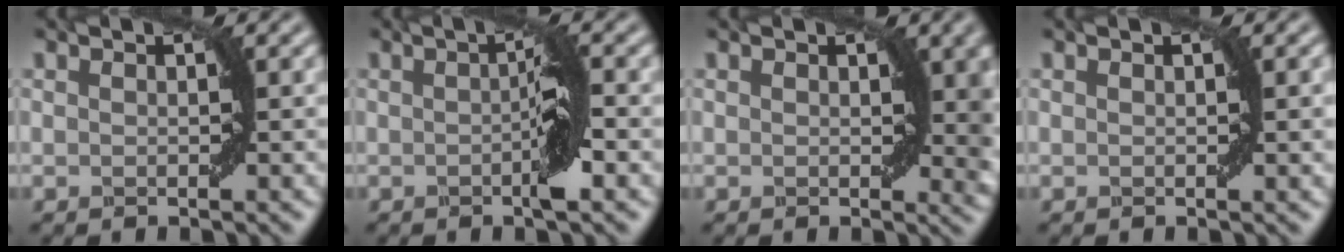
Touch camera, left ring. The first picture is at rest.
{"total": 2.9, "force": [-0.4, 0.1, 2.9], "torque": [-0.043, 0.003, -0.006]}
{"total": 3.4, "force": [0.7, 1.8, 2.8], "torque": [-0.021, -0.007, 0.010]}
{"total": 0.9, "force": [0.2, 0.0, 0.9], "torque": [-0.010, 0.000, 0.003]}